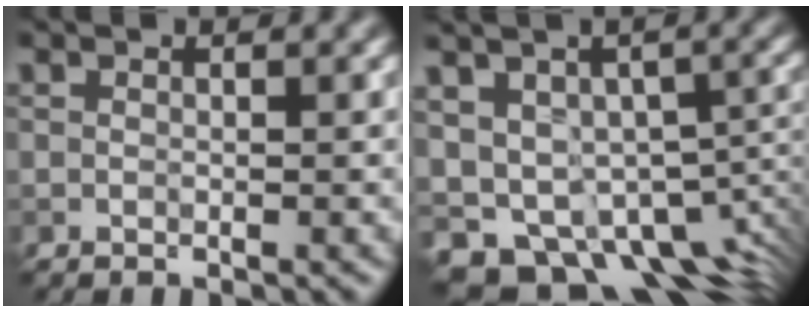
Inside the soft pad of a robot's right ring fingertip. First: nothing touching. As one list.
[{"total": 12.5, "force": [-5.1, 8.1, 8.0], "torque": [-0.127, -0.017, -0.038]}]